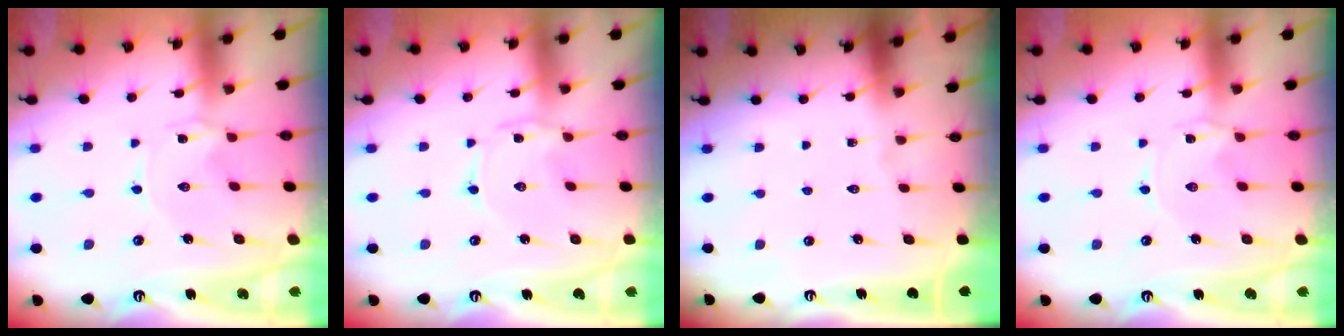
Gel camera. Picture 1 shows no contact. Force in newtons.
{"total": 0.5, "press": 0.5, "slide": 0.1}
{"total": 0.0}
{"total": 0.0}